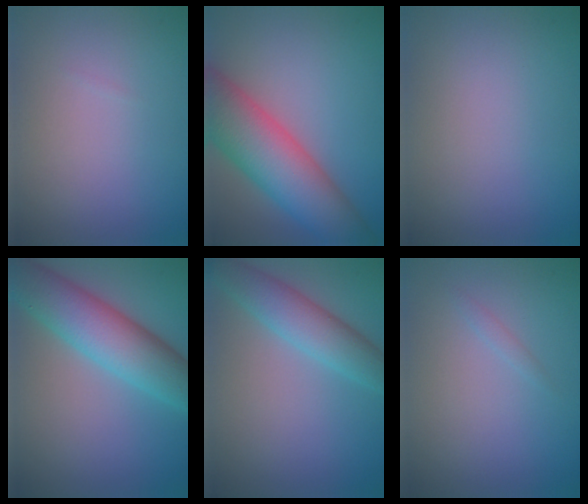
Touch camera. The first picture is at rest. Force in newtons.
{"total": 9.9, "press": 9.9, "slide": 0.5}
{"total": 0.0}
{"total": 8.3, "press": 8.3, "slide": 0.1}
{"total": 4.4, "press": 4.4, "slide": 0.2}
{"total": 0.5, "press": 0.5, "slide": 0.0}